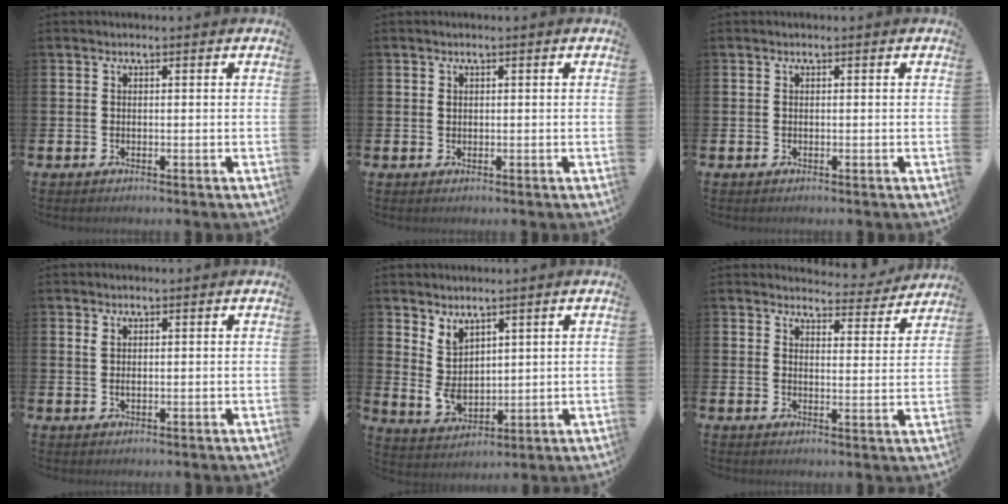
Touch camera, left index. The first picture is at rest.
{"total": 0.7, "force": [0.5, 0.5, 0.2], "torque": [0.011, -0.002, 0.005]}
{"total": 0.0}
{"total": 1.0, "force": [0.6, 0.5, 0.7], "torque": [-0.002, -0.001, 0.008]}
{"total": 4.2, "force": [2.5, 2.8, 1.8], "torque": [-0.041, -0.007, 0.047]}
{"total": 3.8, "force": [3.7, 0.9, 0.0], "torque": [0.003, -0.035, 0.059]}